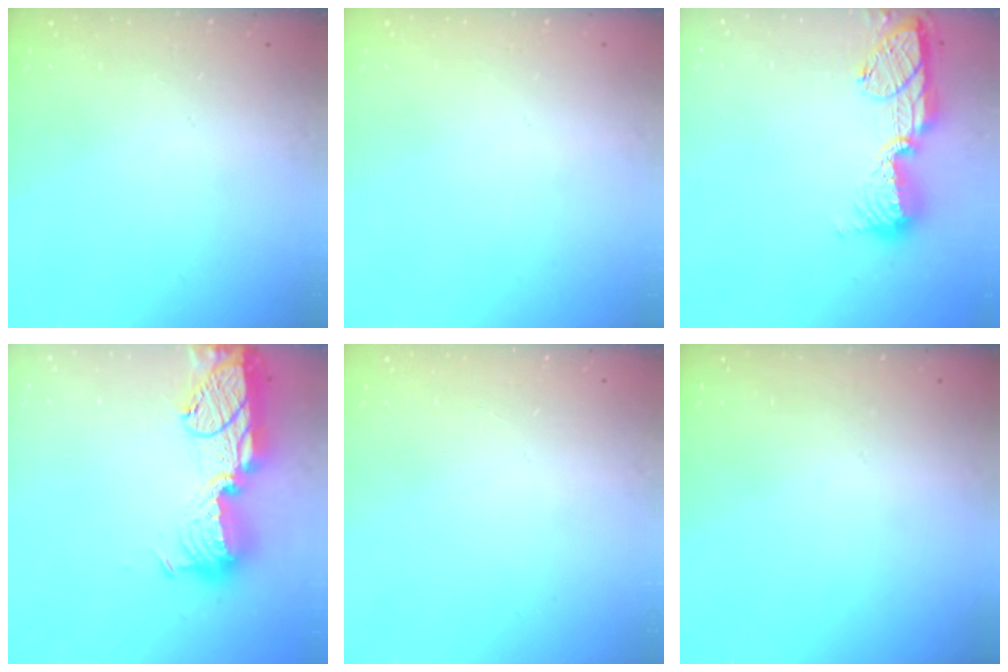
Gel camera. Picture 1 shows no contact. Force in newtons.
{"total": 0.0}
{"total": 13.9, "press": 13.8, "slide": 1.0}
{"total": 19.3, "press": 19.2, "slide": 1.1}
{"total": 0.0}
{"total": 0.0}